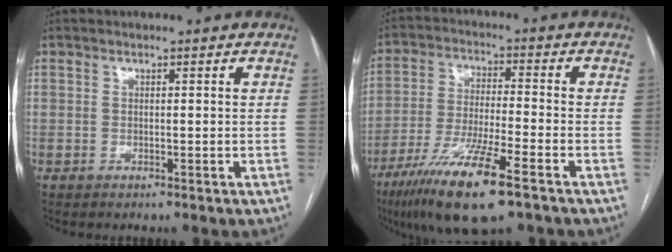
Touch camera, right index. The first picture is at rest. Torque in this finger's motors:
{"motor_torque": [1.11, -1.03, 0.74, 0.21]}